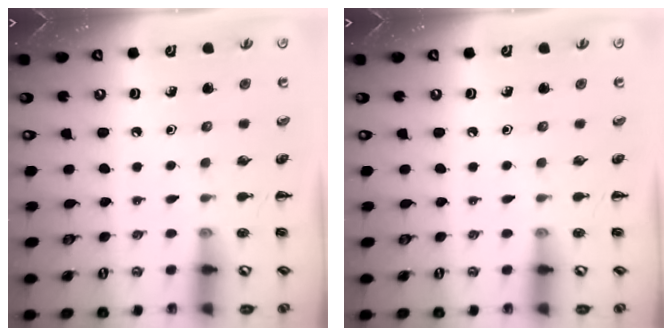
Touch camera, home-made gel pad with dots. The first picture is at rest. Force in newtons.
{"total": 0.0}